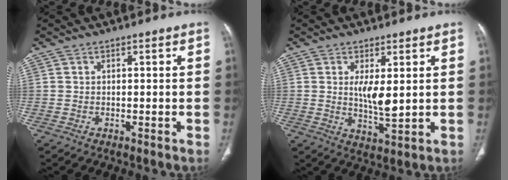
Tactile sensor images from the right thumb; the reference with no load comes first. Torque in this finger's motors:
{"motor_torque": [2.60, 2.40, 0.43, -0.49, 0.11]}